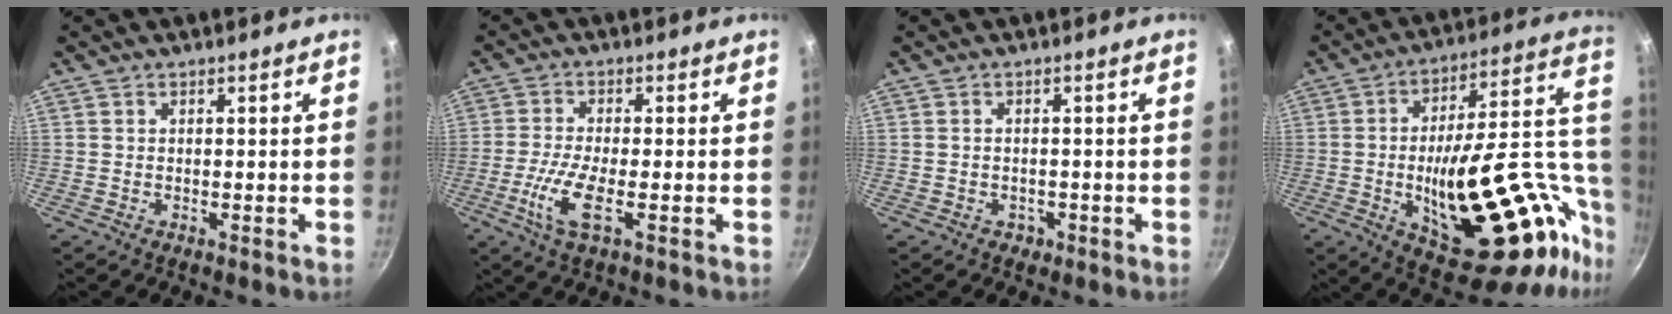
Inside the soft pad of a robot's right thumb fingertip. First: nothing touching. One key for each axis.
{"total": 7.2, "fx": -2.1, "fy": 1.9, "fz": 6.6, "tx": -0.151, "ty": 0.000, "tz": -0.049}
{"total": 1.6, "fx": -0.7, "fy": 1.4, "fz": 0.4, "tx": 0.001, "ty": 0.008, "tz": -0.001}
{"total": 33.3, "fx": -6.7, "fy": 14.7, "fz": 29.1, "tx": -0.374, "ty": 0.025, "tz": -0.079}